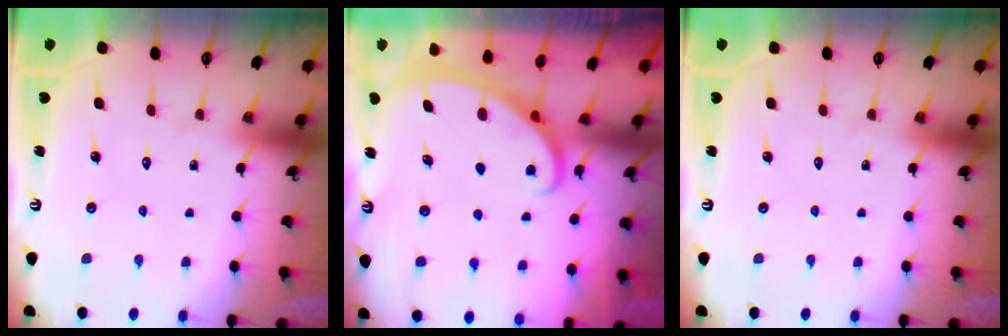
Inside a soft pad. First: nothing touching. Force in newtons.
{"total": 2.7, "press": 2.7, "slide": 0.3}
{"total": 0.0}